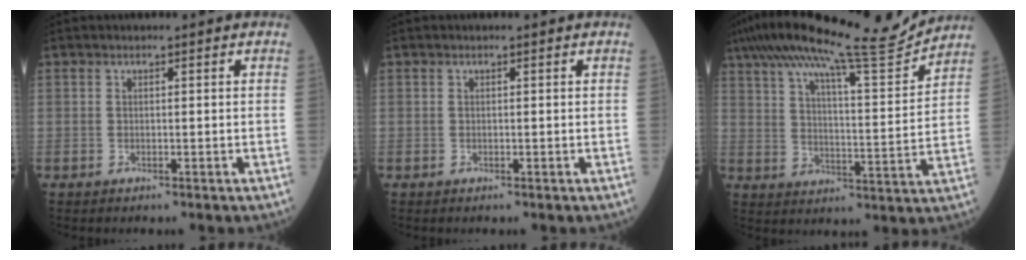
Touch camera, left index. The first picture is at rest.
{"total": 0.0}
{"total": 18.8, "force": [16.7, 0.0, 8.7], "torque": [-0.153, -0.008, 0.248]}